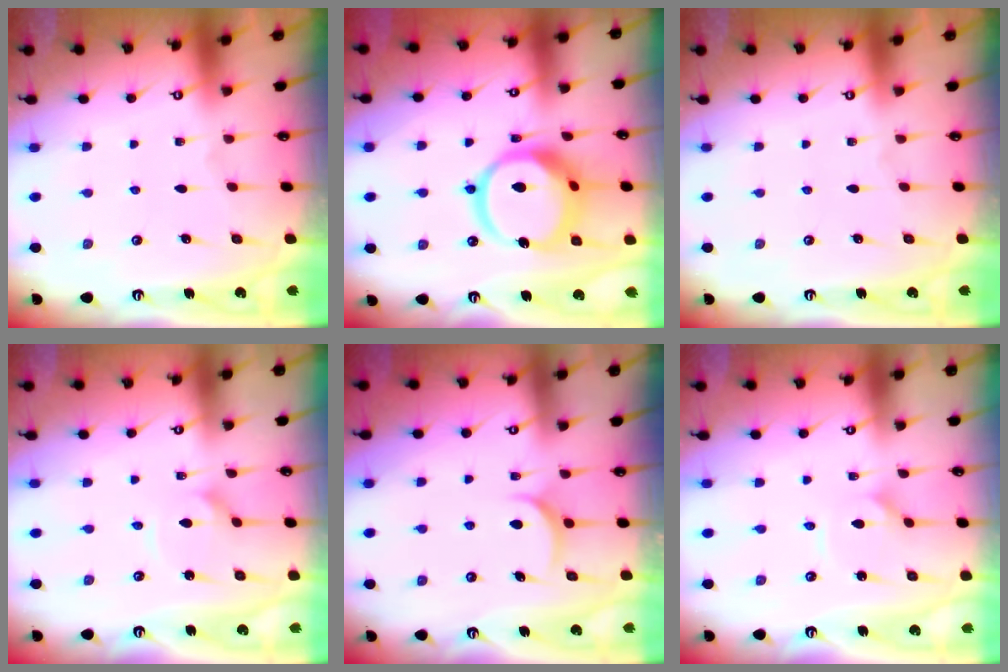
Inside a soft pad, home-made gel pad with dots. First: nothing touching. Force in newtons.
{"total": 16.7, "press": 16.6, "slide": 2.1}
{"total": 0.0}
{"total": 2.2, "press": 2.2, "slide": 0.3}
{"total": 4.2, "press": 4.2, "slide": 0.2}
{"total": 2.3, "press": 2.3, "slide": 0.1}